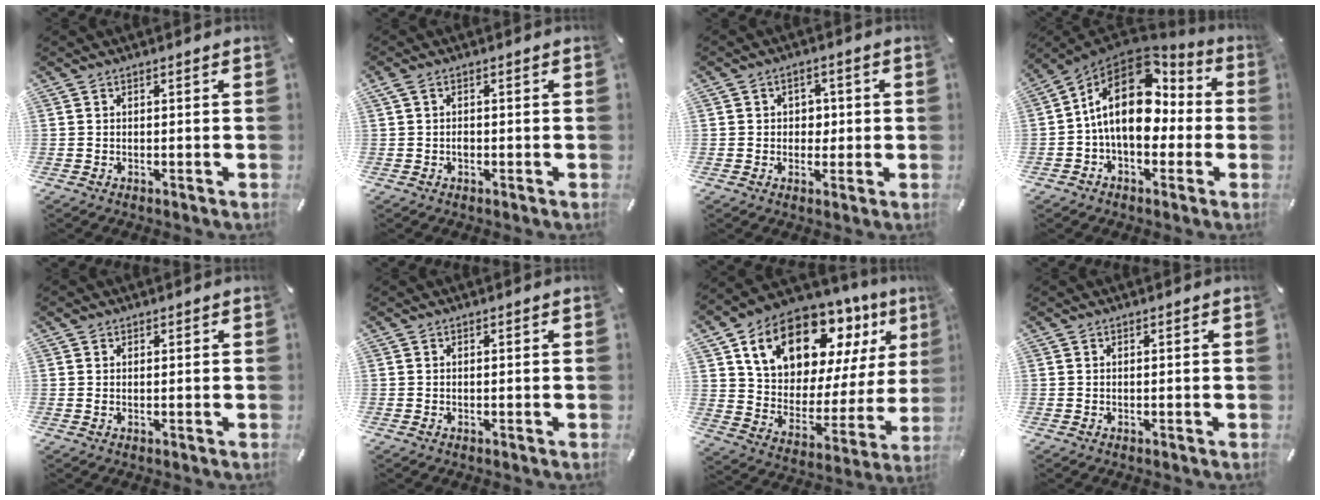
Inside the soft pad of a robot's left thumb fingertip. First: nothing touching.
{"total": 1.5, "force": [-0.4, 0.9, 1.2], "torque": [-0.023, 0.003, -0.009]}
{"total": 3.8, "force": [-0.1, 3.5, 1.4], "torque": [-0.018, 0.005, -0.008]}
{"total": 18.9, "force": [2.6, 12.3, 14.1], "torque": [-0.249, -0.008, 0.043]}
{"total": 0.8, "force": [0.5, 0.6, 0.3], "torque": [-0.007, 0.003, 0.008]}
{"total": 0.0}
{"total": 18.5, "force": [12.2, 10.7, 8.9], "torque": [-0.158, -0.075, 0.217]}
{"total": 0.0}